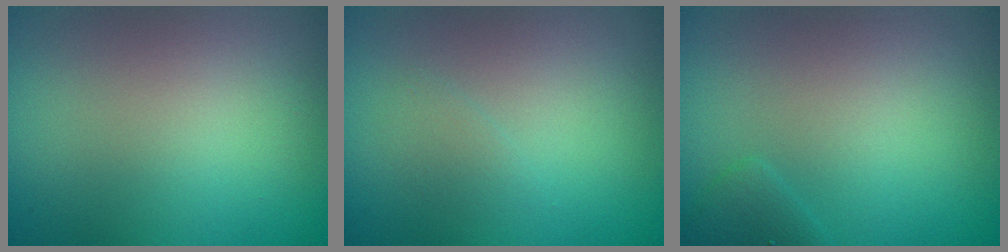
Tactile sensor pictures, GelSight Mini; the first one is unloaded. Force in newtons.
{"total": 0.9, "press": 0.9, "slide": 0.1}
{"total": 1.3, "press": 1.3, "slide": 0.2}